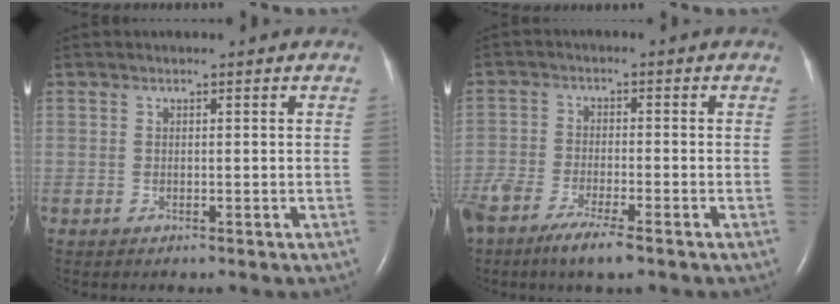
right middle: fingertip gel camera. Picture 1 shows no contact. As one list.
[{"total": 8.7, "force": [-6.4, 1.5, 5.8], "torque": [-0.105, -0.019, -0.108]}]